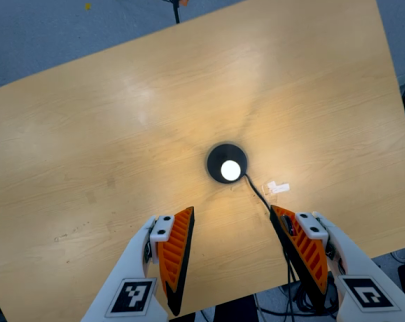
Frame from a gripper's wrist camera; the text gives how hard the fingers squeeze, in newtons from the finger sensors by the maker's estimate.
{"total": 0.0}